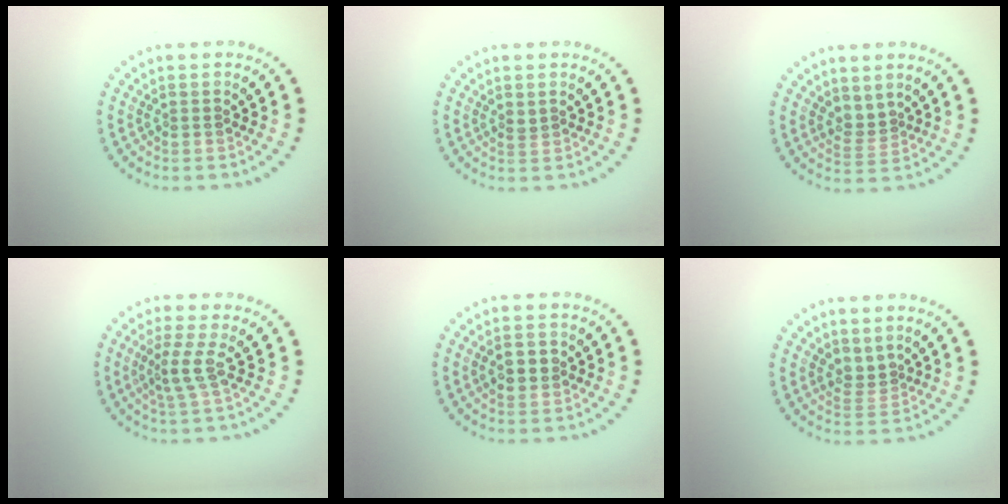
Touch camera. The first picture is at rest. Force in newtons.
{"total": 0.7, "press": 0.4, "slide": 0.5}
{"total": 1.7, "press": 1.1, "slide": 1.3}
{"total": 2.2, "press": 1.5, "slide": 1.6}
{"total": 2.5, "press": 2.5, "slide": 0.0}
{"total": 1.7, "press": 1.1, "slide": 1.3}